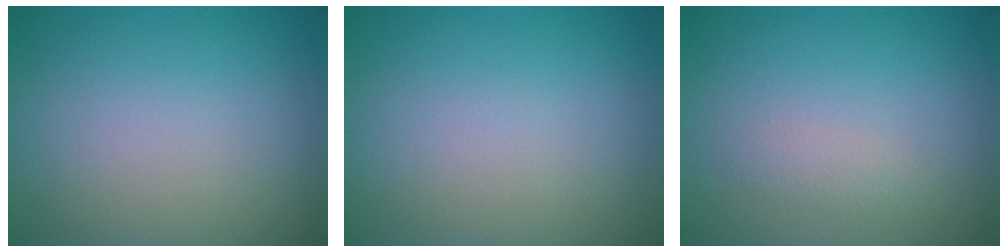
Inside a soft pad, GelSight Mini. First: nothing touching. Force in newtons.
{"total": 0.0}
{"total": 1.1, "press": 1.1, "slide": 0.0}